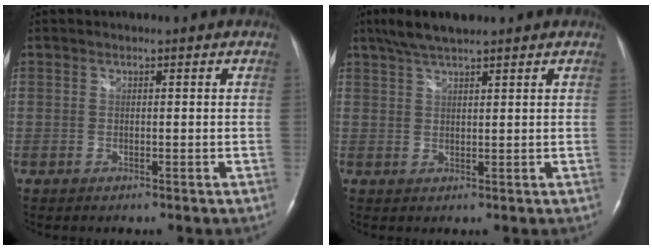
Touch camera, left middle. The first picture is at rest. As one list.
[{"total": 5.3, "force": [4.2, 0.6, 3.2], "torque": [-0.065, 0.018, 0.079]}]